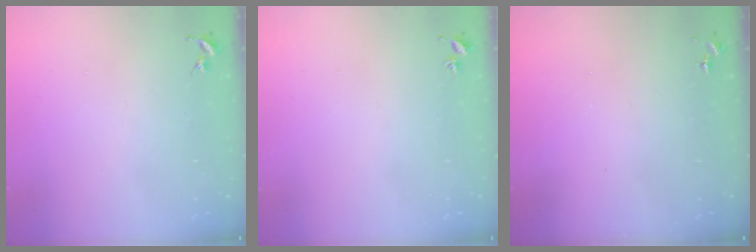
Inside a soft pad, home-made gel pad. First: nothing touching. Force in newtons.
{"total": 1.5, "press": 1.5, "slide": 0.2}
{"total": 0.0}